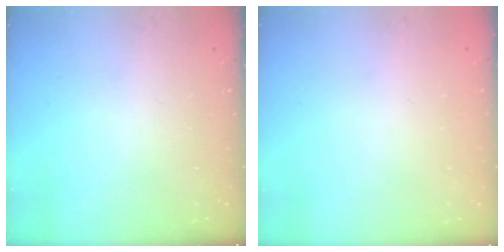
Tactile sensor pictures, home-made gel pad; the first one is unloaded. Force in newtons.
{"total": 0.0}